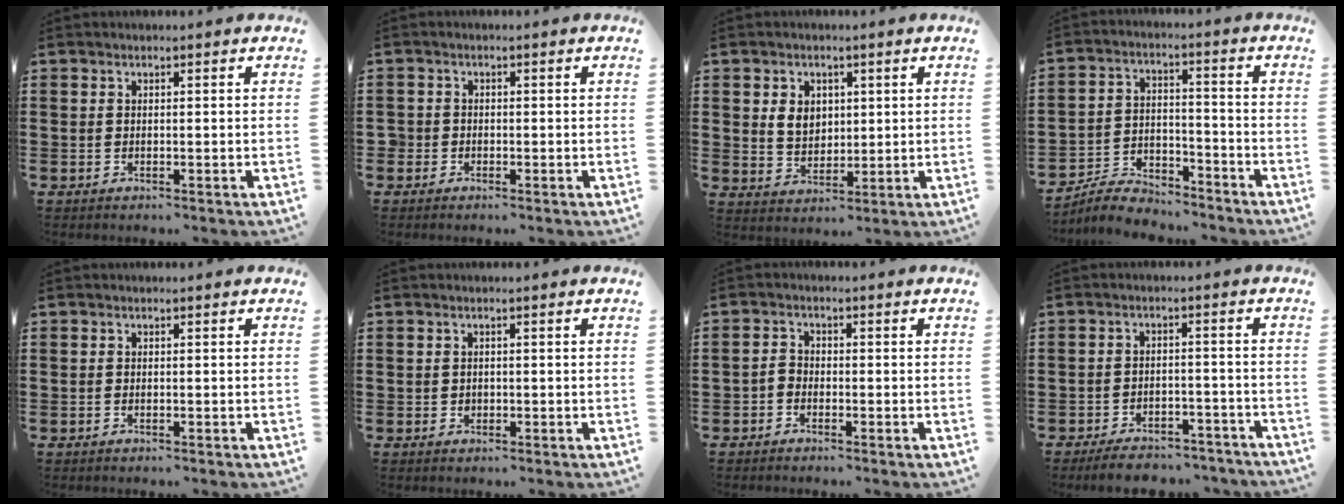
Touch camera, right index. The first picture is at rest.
{"total": 1.2, "force": [-0.6, 1.1, 0.2], "torque": [-0.005, 0.001, -0.014]}
{"total": 4.5, "force": [1.2, 3.6, 2.3], "torque": [-0.058, 0.011, 0.021]}
{"total": 5.5, "force": [-5.4, 1.1, 0.9], "torque": [-0.023, 0.011, -0.107]}
{"total": 0.0}
{"total": 0.8, "force": [0.1, 0.7, 0.3], "torque": [-0.008, 0.004, 0.001]}
{"total": 1.5, "force": [-1.0, 0.9, 0.6], "torque": [-0.022, 0.001, -0.024]}
{"total": 4.5, "force": [-4.2, 0.7, 1.3], "torque": [-0.020, 0.007, -0.081]}